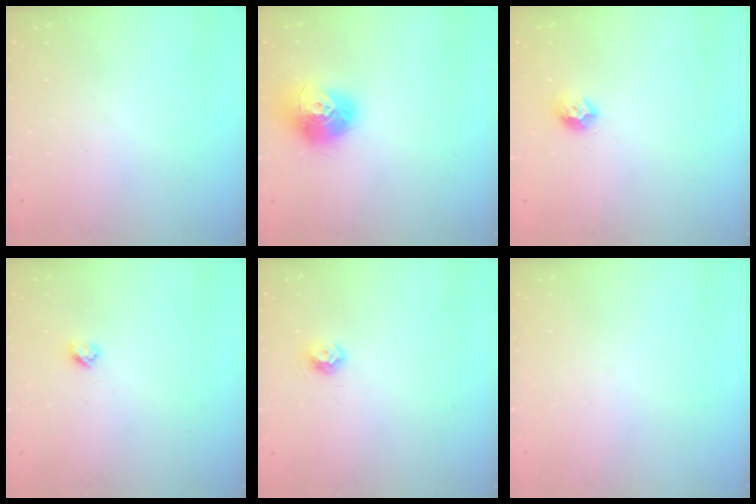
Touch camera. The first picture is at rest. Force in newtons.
{"total": 14.1, "press": 14.1, "slide": 1.3}
{"total": 7.9, "press": 7.9, "slide": 0.8}
{"total": 3.1, "press": 3.0, "slide": 0.4}
{"total": 7.6, "press": 7.5, "slide": 1.1}
{"total": 0.0}